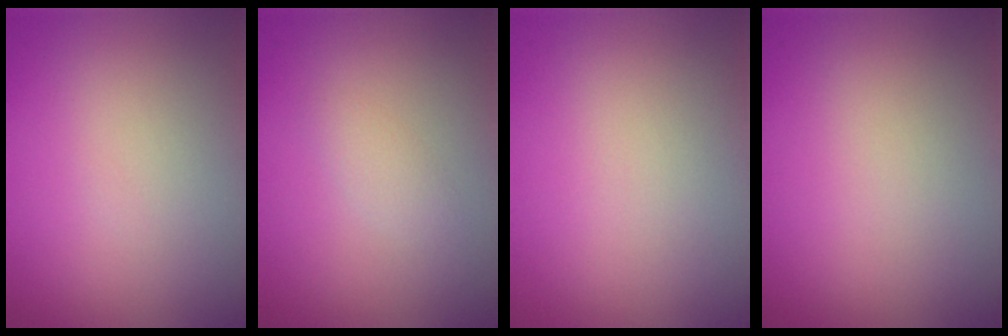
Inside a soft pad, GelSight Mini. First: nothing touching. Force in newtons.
{"total": 1.1, "press": 1.1, "slide": 0.1}
{"total": 0.0}
{"total": 0.0}